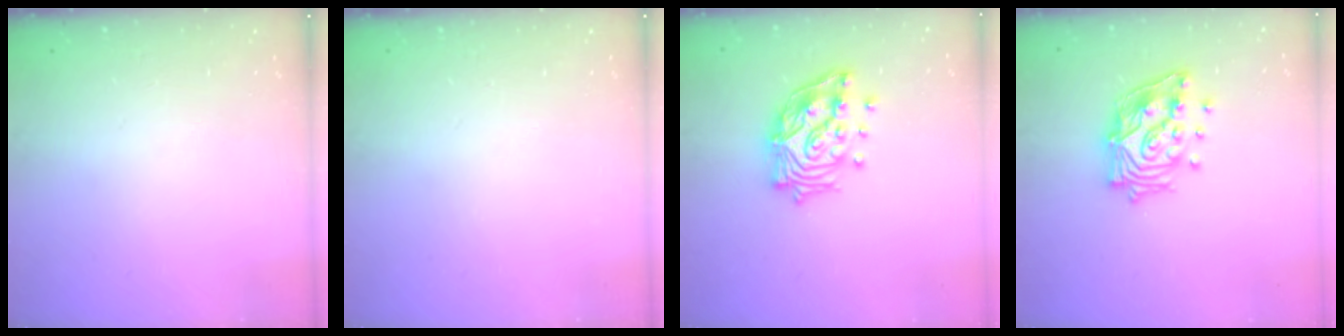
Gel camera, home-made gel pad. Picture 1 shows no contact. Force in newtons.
{"total": 0.0}
{"total": 15.2, "press": 15.1, "slide": 1.7}
{"total": 16.7, "press": 16.7, "slide": 1.2}